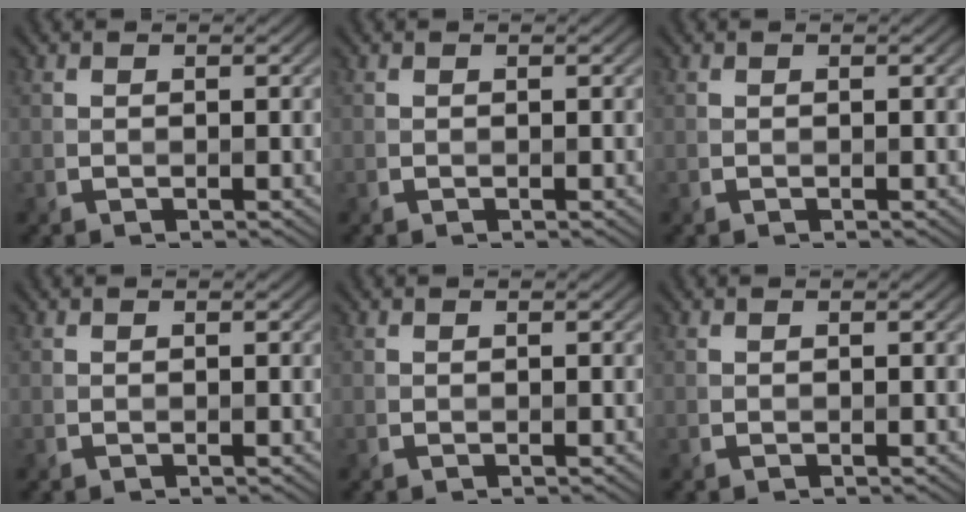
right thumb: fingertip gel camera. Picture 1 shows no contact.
{"total": 0.0}
{"total": 0.0}
{"total": 0.0}
{"total": 0.0}
{"total": 0.0}